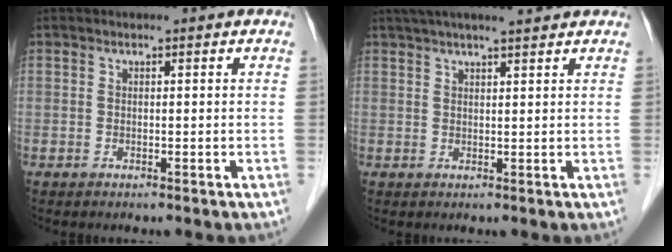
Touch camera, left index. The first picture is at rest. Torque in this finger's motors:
{"motor_torque": [0.76, -0.80, 0.28, 0.06]}